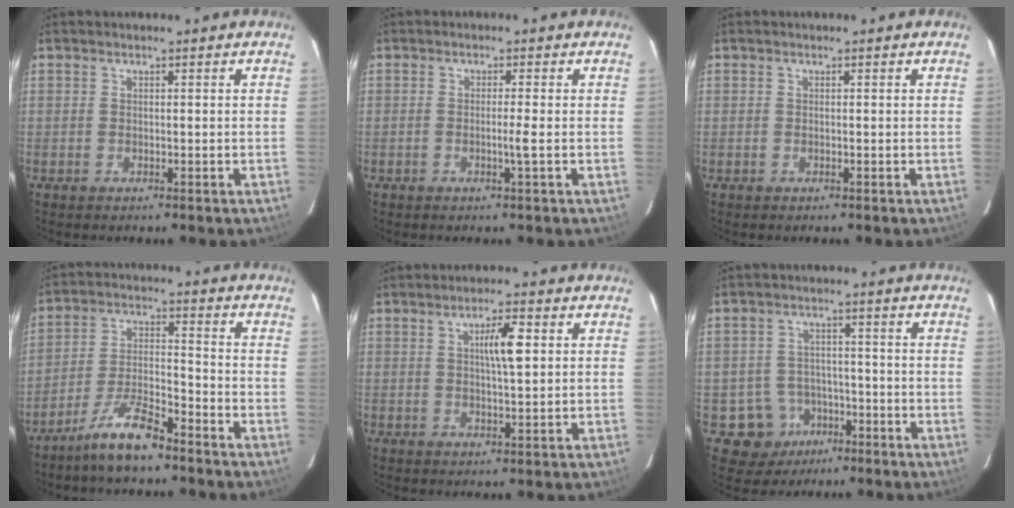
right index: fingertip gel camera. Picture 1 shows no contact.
{"total": 1.9, "force": [-0.6, -0.4, 1.8], "torque": [-0.034, -0.002, -0.011]}
{"total": 0.0}
{"total": 9.3, "force": [-7.2, 1.7, 5.7], "torque": [-0.117, -0.006, -0.137]}
{"total": 5.3, "force": [1.3, 0.8, 5.1], "torque": [-0.091, 0.008, 0.023]}
{"total": 7.3, "force": [-3.1, 6.6, 0.9], "torque": [-0.015, 0.010, -0.038]}